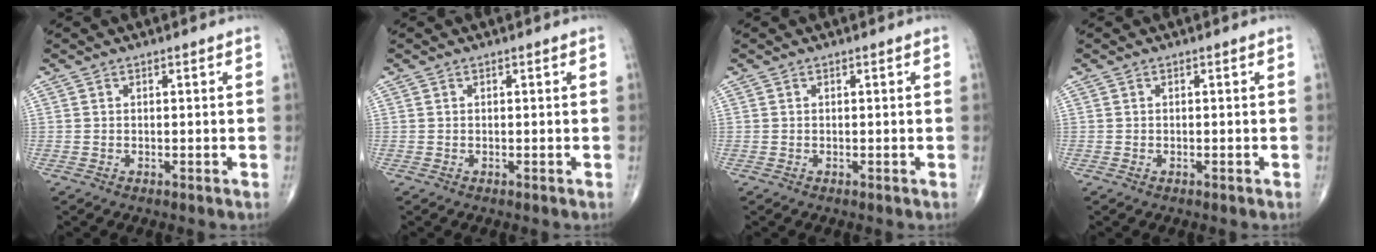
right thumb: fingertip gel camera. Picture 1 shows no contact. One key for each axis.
{"total": 0.0}
{"total": 0.0}
{"total": 0.0}